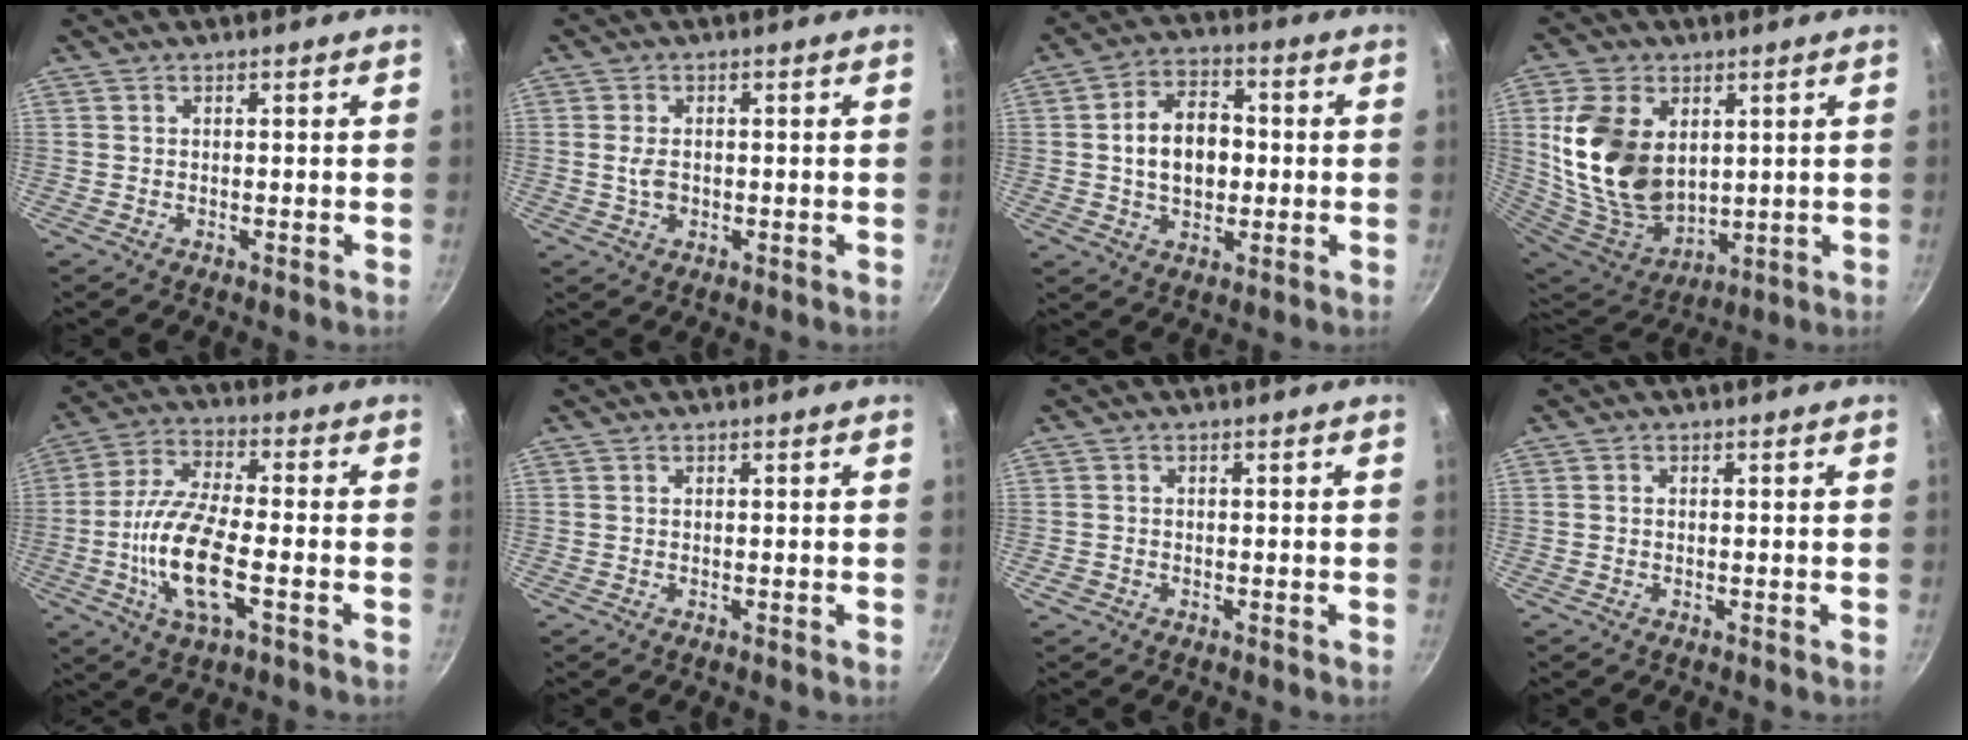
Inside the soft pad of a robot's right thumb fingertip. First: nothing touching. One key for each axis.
{"total": 3.0, "fx": -0.2, "fy": 2.0, "fz": 2.2, "tx": -0.036, "ty": 0.000, "tz": -0.004}
{"total": 11.3, "fx": 0.1, "fy": 7.8, "fz": 8.2, "tx": -0.106, "ty": 0.018, "tz": -0.004}
{"total": 19.5, "fx": 4.0, "fy": 13.2, "fz": 13.7, "tx": -0.245, "ty": -0.034, "tz": 0.094}
{"total": 14.5, "fx": -3.6, "fy": 5.1, "fz": 13.1, "tx": -0.258, "ty": 0.019, "tz": -0.079}
{"total": 0.0}
{"total": 1.1, "fx": -0.6, "fy": 0.8, "fz": 0.4, "tx": -0.009, "ty": 0.002, "tz": -0.007}
{"total": 0.0}